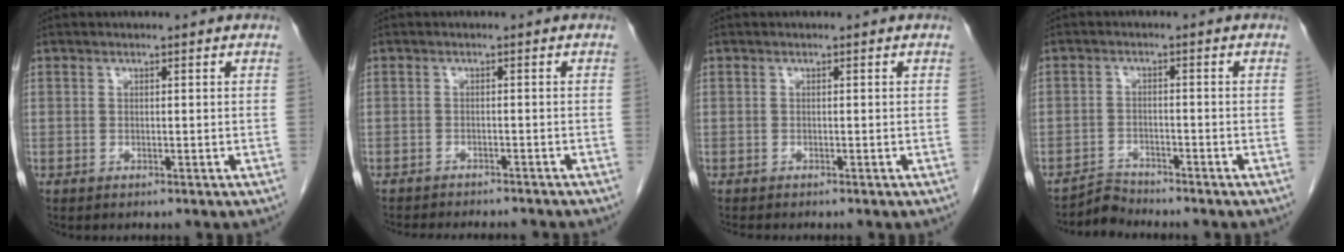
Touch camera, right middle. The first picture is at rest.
{"total": 10.4, "force": [-9.5, 2.1, 3.7], "torque": [-0.055, -0.007, -0.119]}
{"total": 1.7, "force": [-1.6, 0.2, 0.7], "torque": [-0.016, -0.004, -0.022]}
{"total": 2.7, "force": [-2.5, -0.1, -0.9], "torque": [0.022, -0.010, -0.044]}